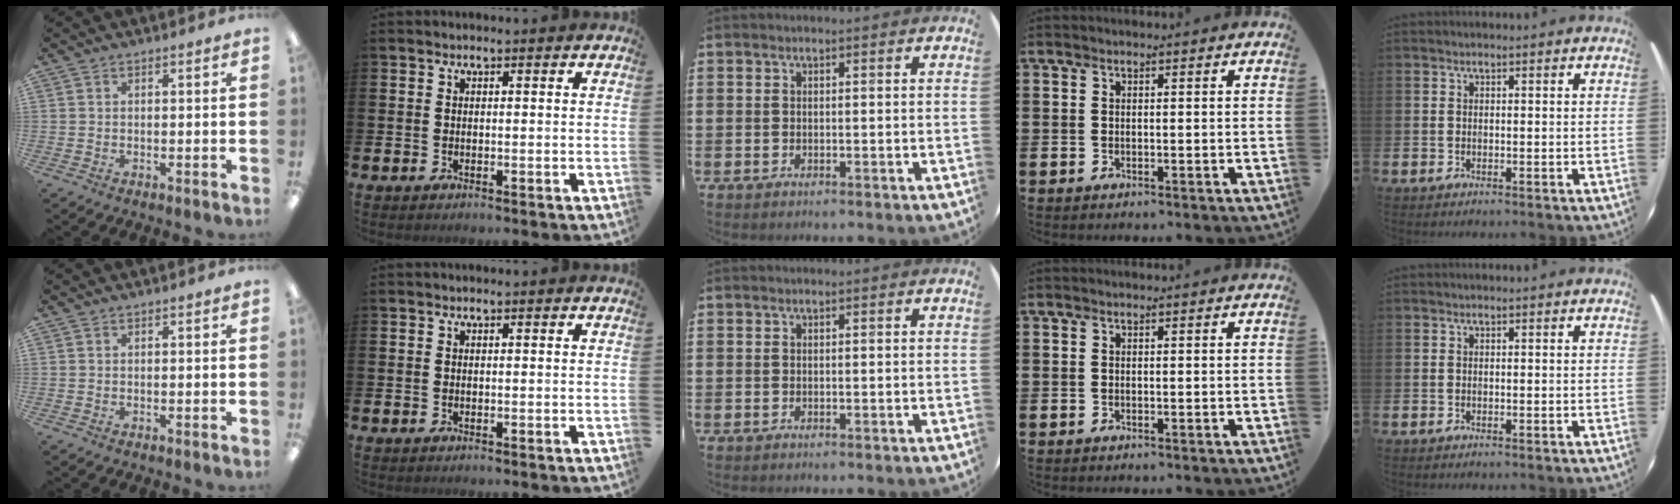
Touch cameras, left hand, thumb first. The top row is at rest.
{}